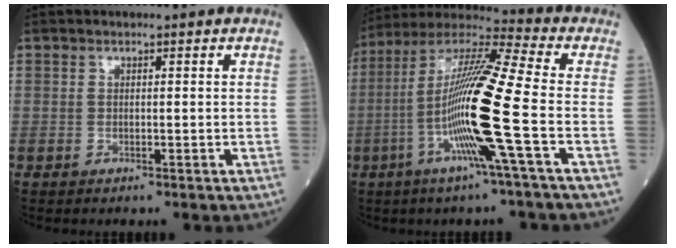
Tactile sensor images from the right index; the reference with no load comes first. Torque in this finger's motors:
{"motor_torque": [1.36, -0.78, 1.06, 0.21]}